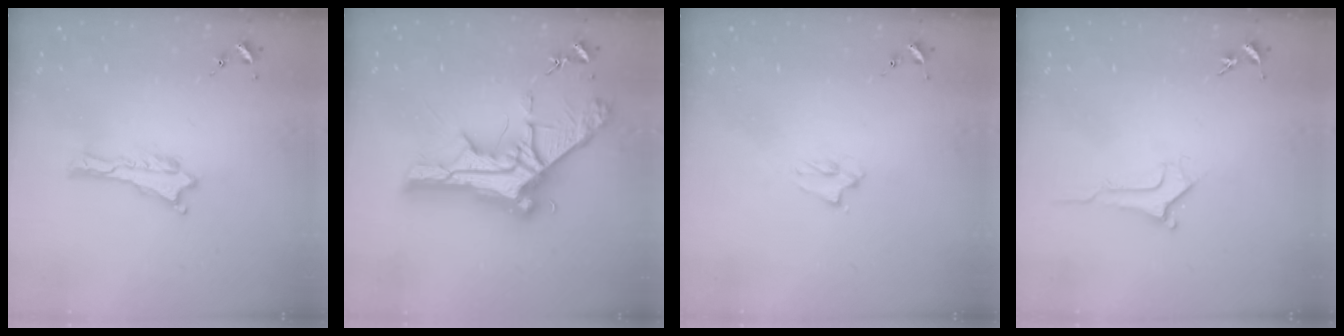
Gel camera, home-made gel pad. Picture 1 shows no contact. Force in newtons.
{"total": 12.1, "press": 12.0, "slide": 1.1}
{"total": 1.4, "press": 1.3, "slide": 0.3}
{"total": 1.0, "press": 1.0, "slide": 0.0}